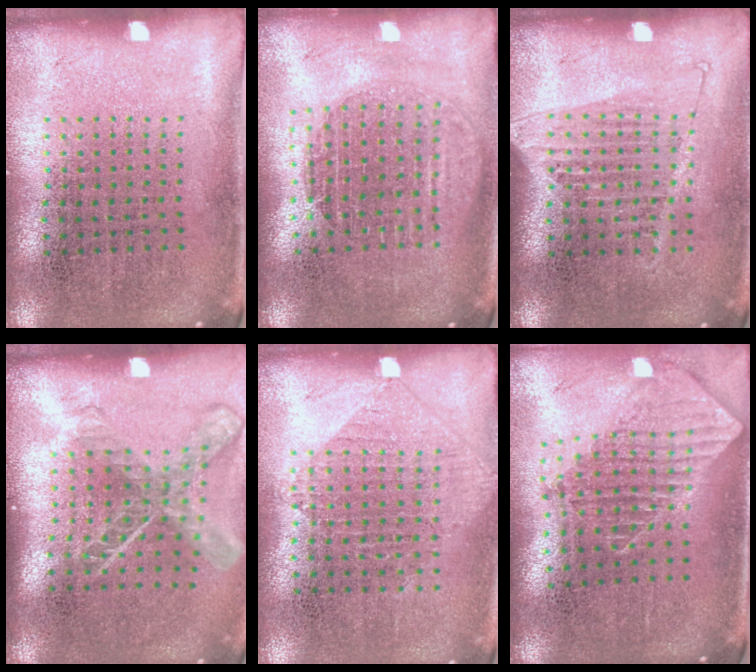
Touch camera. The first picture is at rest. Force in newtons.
{"total": 1.7, "press": 1.5, "slide": 0.8}
{"total": 1.3, "press": 1.1, "slide": 0.5}
{"total": 2.0, "press": 1.4, "slide": 1.3}
{"total": 0.9, "press": 0.9, "slide": 0.3}
{"total": 1.9, "press": 1.5, "slide": 1.2}